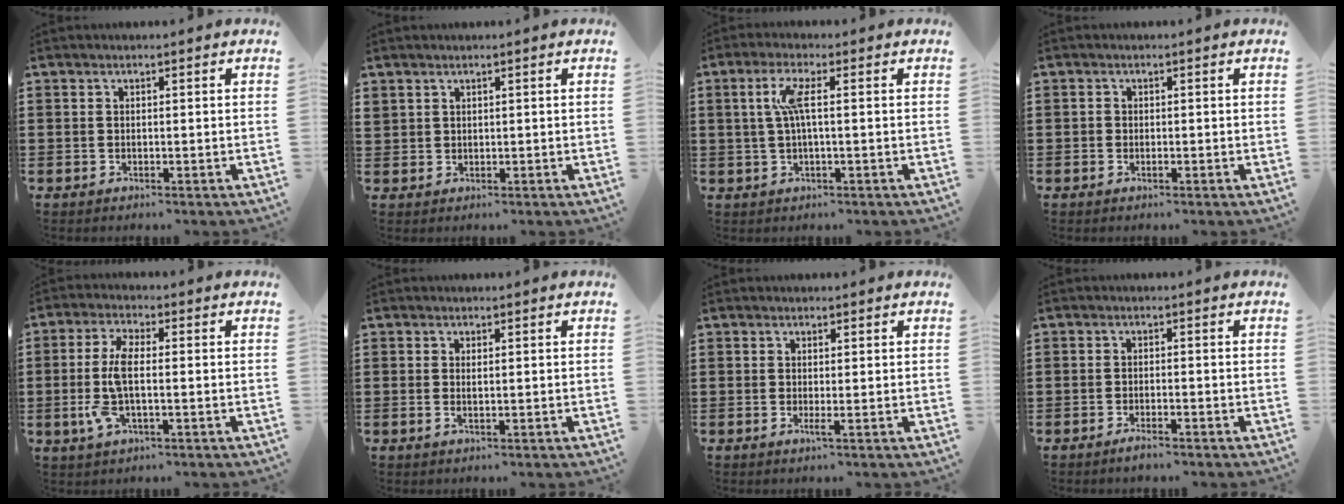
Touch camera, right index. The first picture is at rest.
{"total": 1.3, "force": [1.1, 0.7, 0.0], "torque": [-0.003, 0.002, 0.022]}
{"total": 4.4, "force": [0.5, 0.5, 4.3], "torque": [-0.098, -0.005, 0.000]}
{"total": 0.6, "force": [-0.3, 0.4, 0.3], "torque": [-0.007, -0.001, -0.006]}
{"total": 6.9, "force": [-0.8, 2.5, 6.4], "torque": [-0.148, -0.005, -0.022]}
{"total": 0.8, "force": [0.0, 0.2, 0.8], "torque": [-0.015, 0.001, 0.000]}
{"total": 1.3, "force": [-0.2, -0.1, 1.3], "torque": [-0.023, -0.006, -0.003]}
{"total": 1.6, "force": [-1.3, 0.1, 0.9], "torque": [-0.015, -0.003, -0.024]}